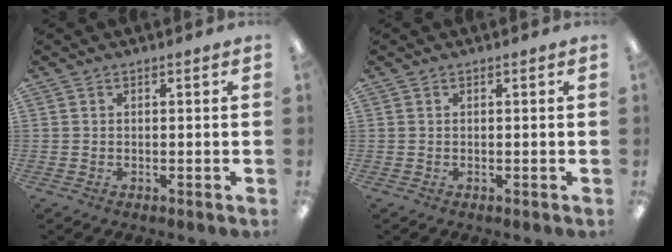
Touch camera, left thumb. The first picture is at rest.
{"total": 0.0}